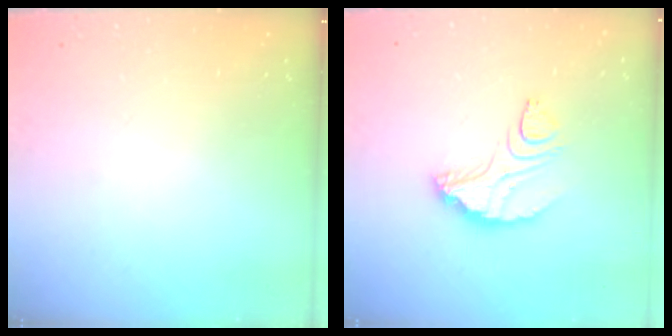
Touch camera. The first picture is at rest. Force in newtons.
{"total": 9.2, "press": 9.1, "slide": 0.6}